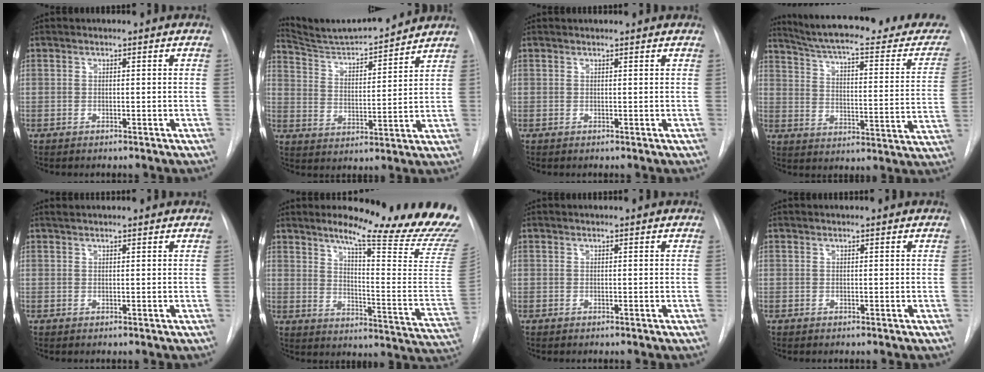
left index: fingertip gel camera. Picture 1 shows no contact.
{"total": 13.7, "force": [13.1, 0.5, 4.0], "torque": [-0.072, 0.000, 0.213]}
{"total": 2.2, "force": [2.1, 0.2, 0.5], "torque": [-0.011, 0.022, 0.026]}
{"total": 27.5, "force": [24.5, 4.4, 11.8], "torque": [-0.175, -0.061, 0.307]}
{"total": 4.1, "force": [3.8, 0.3, 1.5], "torque": [-0.022, 0.034, 0.052]}
{"total": 23.6, "force": [20.2, 0.3, 12.3], "torque": [-0.171, -0.119, 0.245]}
{"total": 1.1, "force": [1.1, 0.0, 0.2], "torque": [-0.007, 0.015, 0.016]}
{"total": 1.8, "force": [1.7, 0.1, 0.4], "torque": [-0.010, 0.020, 0.022]}